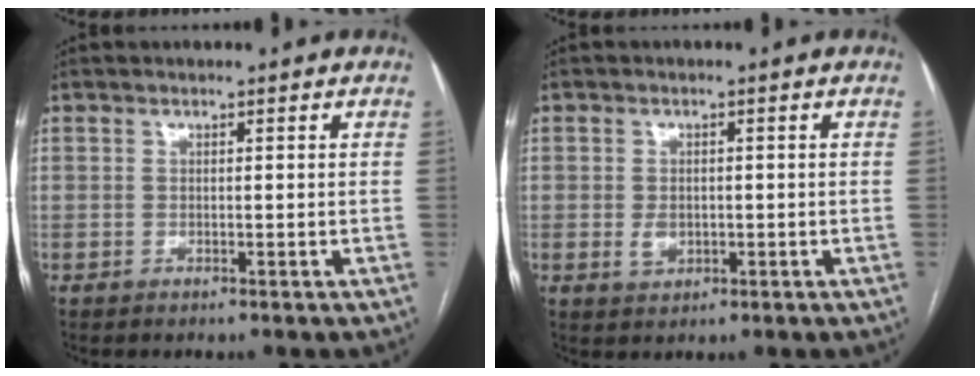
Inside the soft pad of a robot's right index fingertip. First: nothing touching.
{"total": 2.8, "force": [-0.4, 2.0, 1.9], "torque": [-0.035, 0.000, 0.000]}